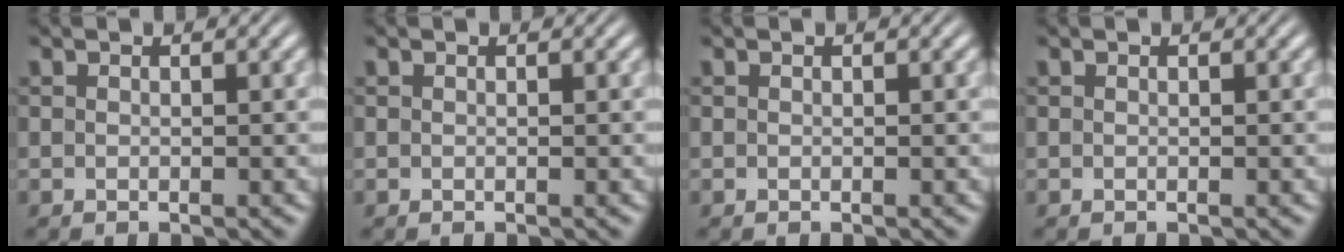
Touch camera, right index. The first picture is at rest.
{"total": 0.0}
{"total": 0.0}
{"total": 0.0}